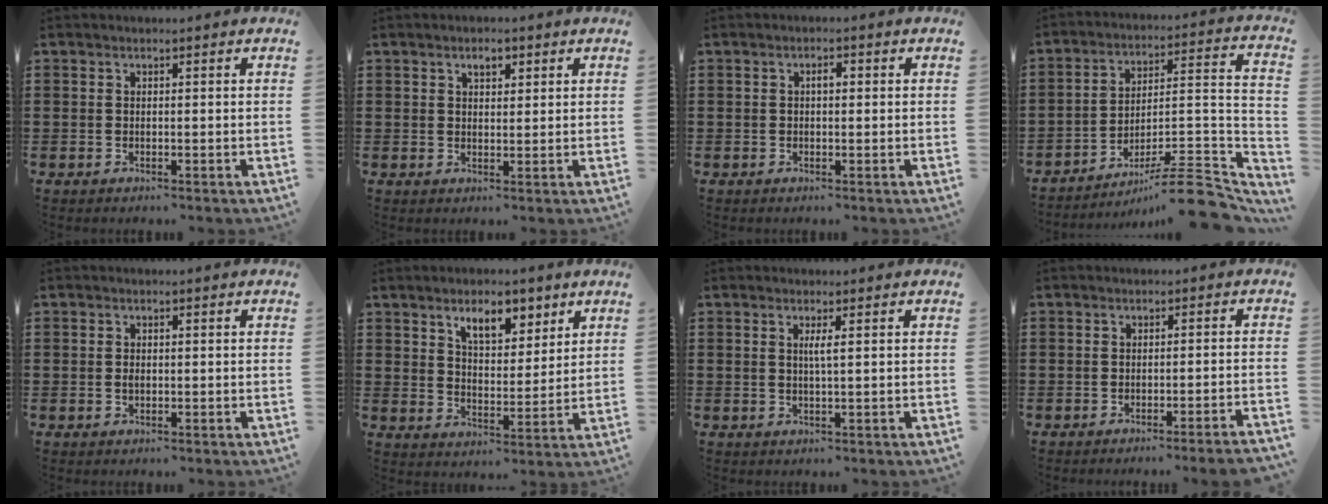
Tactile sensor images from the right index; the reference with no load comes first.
{"total": 2.1, "force": [1.1, 1.2, 1.4], "torque": [-0.024, 0.002, 0.017]}
{"total": 1.4, "force": [0.1, 0.6, 1.3], "torque": [-0.025, 0.005, 0.000]}
{"total": 9.3, "force": [-7.1, 1.2, 5.7], "torque": [-0.085, 0.012, -0.143]}
{"total": 0.9, "force": [-0.1, 0.5, 0.7], "torque": [-0.017, 0.000, -0.003]}
{"total": 6.7, "force": [4.6, 3.0, 3.8], "torque": [-0.058, -0.009, 0.075]}
{"total": 1.8, "force": [0.3, -0.1, 1.7], "torque": [-0.034, -0.003, 0.004]}
{"total": 2.1, "force": [-1.8, -0.5, 1.0], "torque": [-0.017, -0.002, -0.035]}